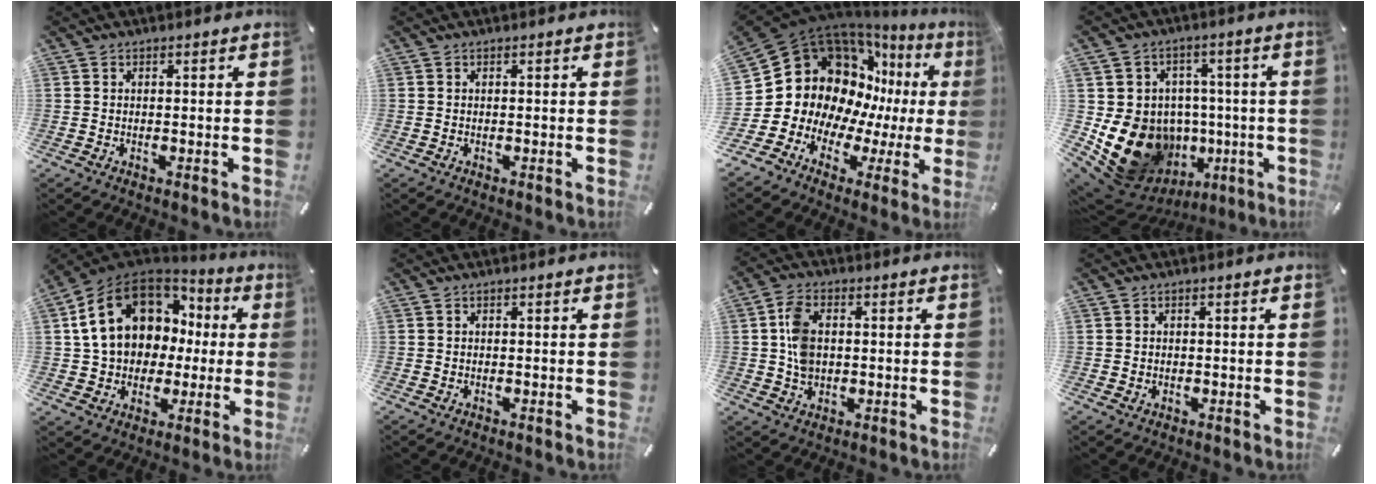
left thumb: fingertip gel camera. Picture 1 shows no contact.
{"total": 0.0}
{"total": 19.3, "force": [5.8, 15.6, 9.8], "torque": [-0.191, -0.075, 0.135]}
{"total": 17.8, "force": [-4.0, 15.0, 8.8], "torque": [-0.150, 0.011, -0.041]}
{"total": 17.2, "force": [4.6, 13.8, 9.3], "torque": [-0.186, -0.006, 0.092]}
{"total": 0.0}
{"total": 7.0, "force": [0.7, 5.0, 4.9], "torque": [-0.102, 0.005, 0.011]}
{"total": 1.1, "force": [0.1, 1.0, 0.3], "torque": [-0.007, 0.007, -0.001]}